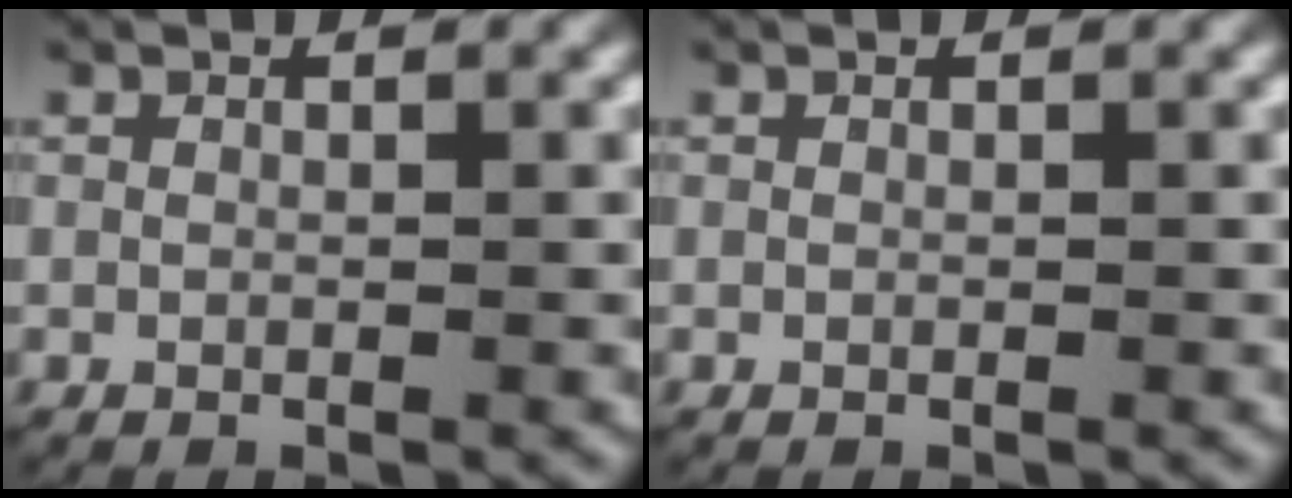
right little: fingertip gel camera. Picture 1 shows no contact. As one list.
[{"total": 0.0}]